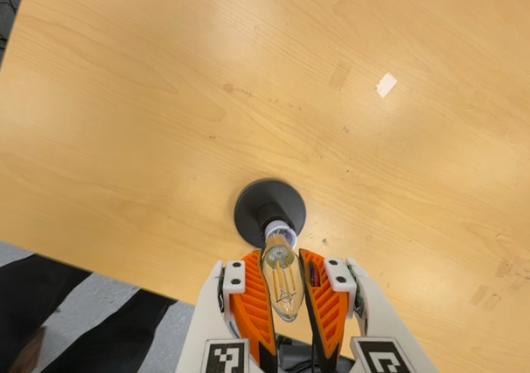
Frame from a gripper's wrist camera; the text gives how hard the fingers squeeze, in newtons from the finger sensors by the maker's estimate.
{"total": 21.7, "left": 24.4, "right": 19.0}